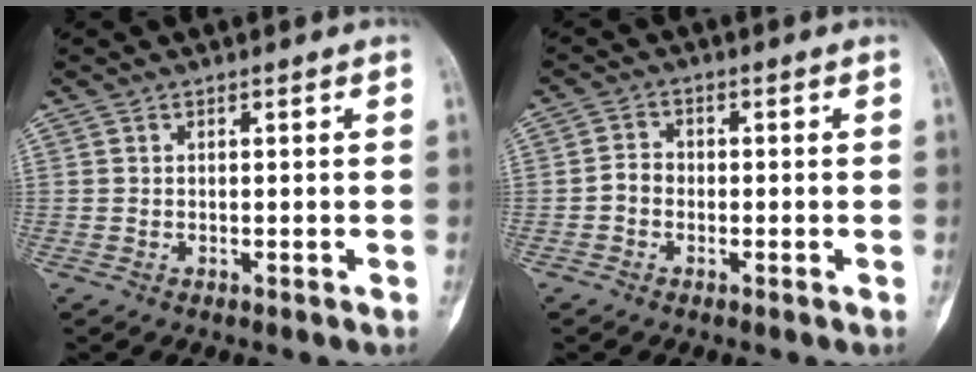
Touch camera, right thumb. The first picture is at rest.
{"total": 2.7, "force": [-0.8, 2.2, 1.3], "torque": [-0.016, 0.011, -0.023]}